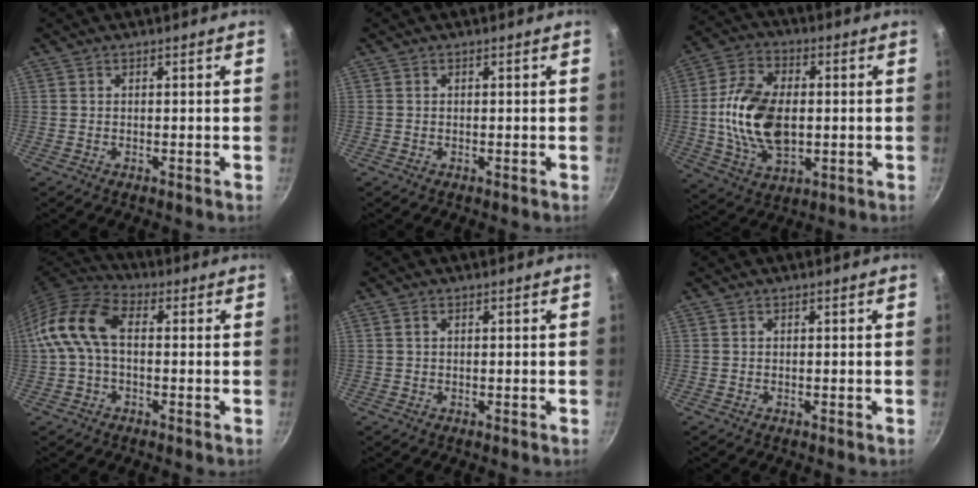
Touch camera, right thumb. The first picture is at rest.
{"total": 0.0}
{"total": 15.9, "force": [-0.3, 9.7, 12.6], "torque": [-0.223, 0.009, -0.007]}
{"total": 11.0, "force": [0.4, 6.8, 8.7], "torque": [-0.165, 0.034, -0.012]}
{"total": 0.6, "force": [0.3, 0.3, 0.4], "torque": [-0.007, 0.002, 0.005]}
{"total": 0.0}